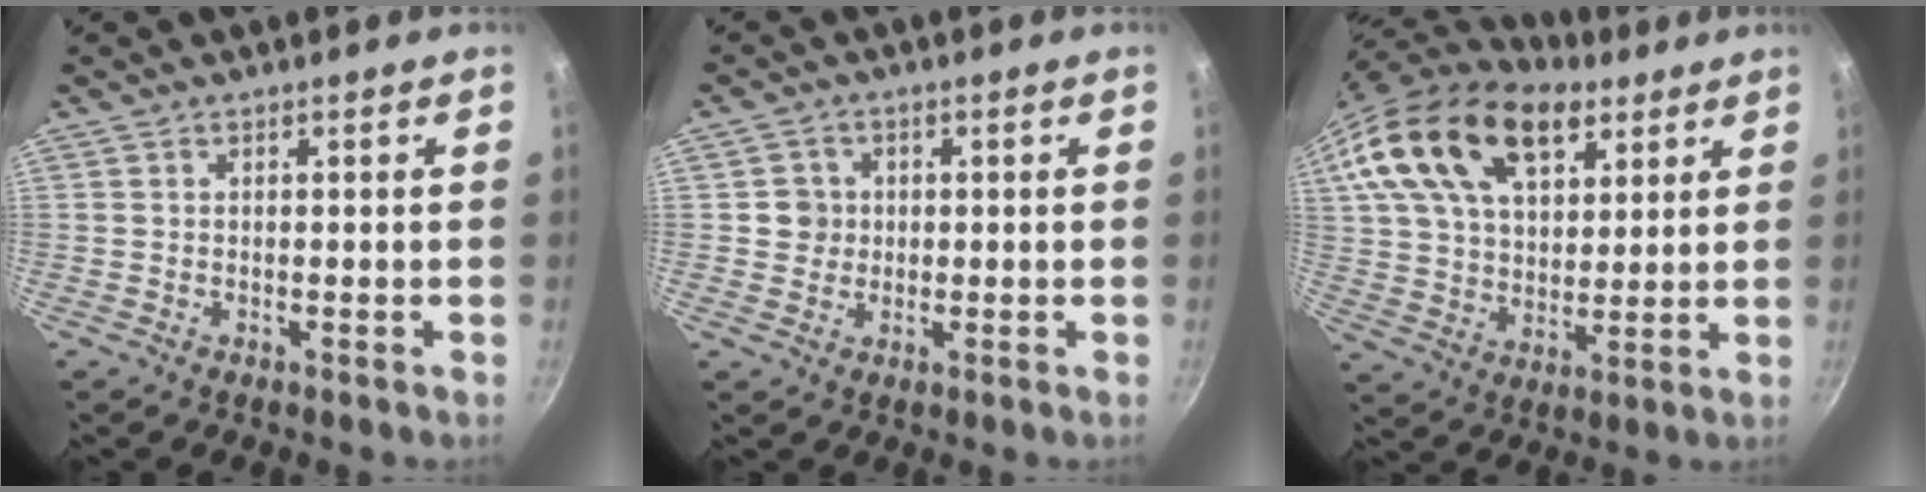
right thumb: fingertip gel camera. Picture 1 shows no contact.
{"total": 3.6, "force": [0.3, 3.5, 0.8], "torque": [0.010, 0.006, 0.001]}
{"total": 21.1, "force": [12.6, 11.5, 12.4], "torque": [-0.185, -0.031, 0.221]}